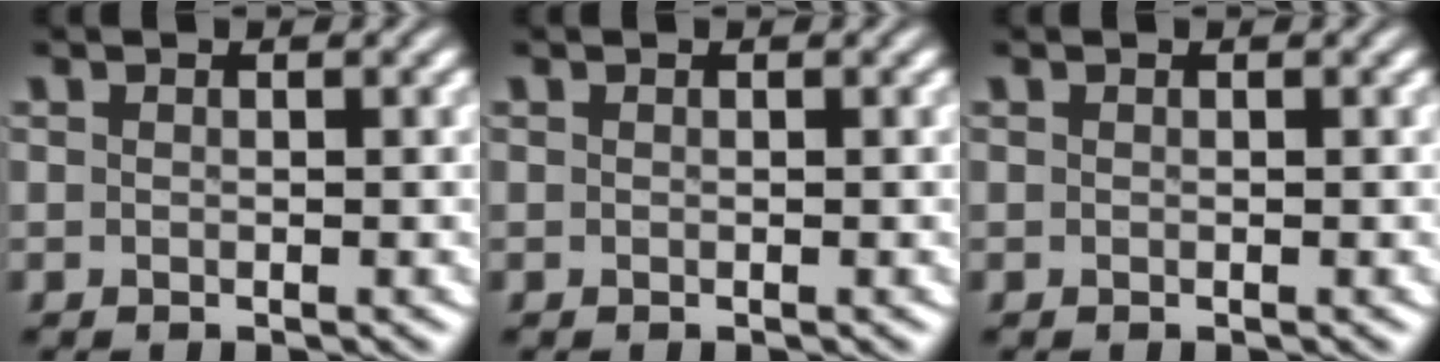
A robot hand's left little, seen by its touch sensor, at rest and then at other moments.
{"total": 0.0}
{"total": 0.0}